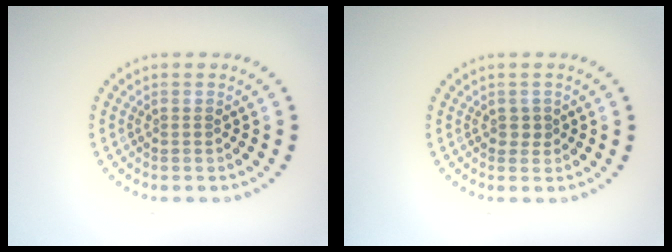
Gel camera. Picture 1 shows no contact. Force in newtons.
{"total": 1.0, "press": 0.9, "slide": 0.3}